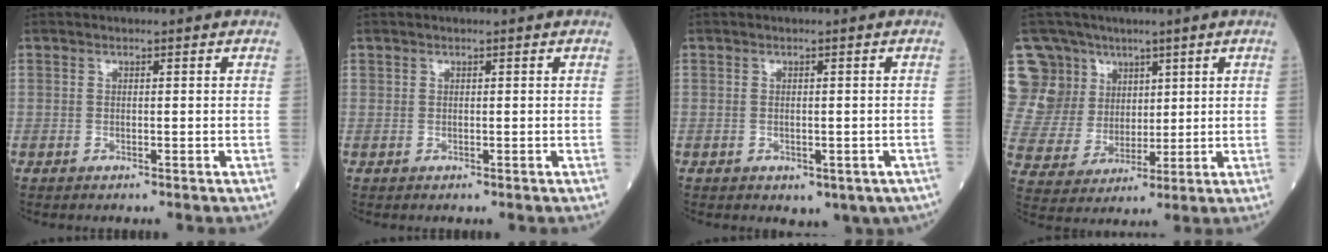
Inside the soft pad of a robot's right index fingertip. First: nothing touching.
{"total": 0.0}
{"total": 5.1, "force": [-2.9, 3.1, 2.9], "torque": [-0.025, 0.008, -0.031]}
{"total": 12.9, "force": [6.9, 10.9, 0.8], "torque": [-0.042, 0.052, 0.146]}